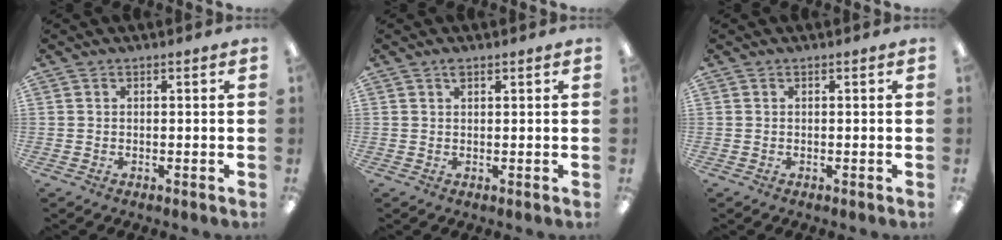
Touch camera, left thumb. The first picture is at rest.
{"total": 1.4, "force": [0.9, 0.5, 0.8], "torque": [-0.012, -0.002, 0.015]}
{"total": 0.0}